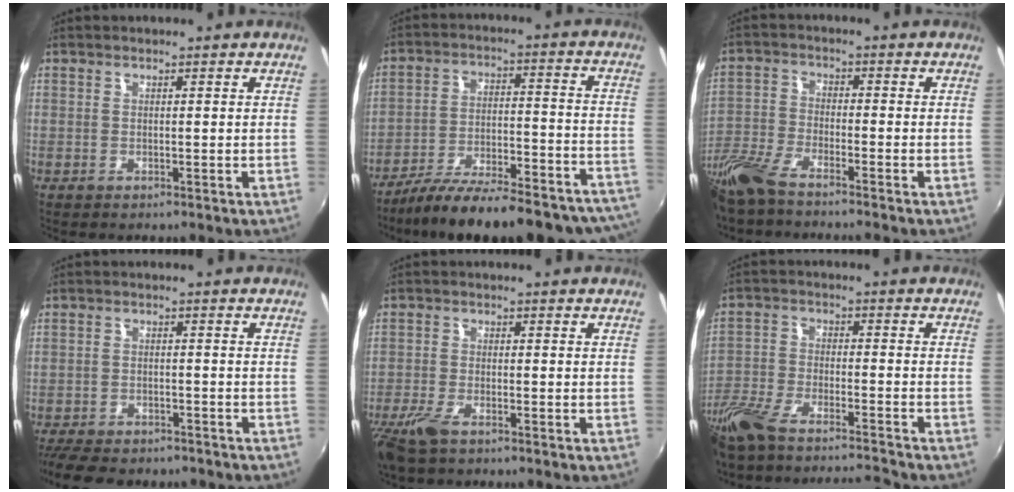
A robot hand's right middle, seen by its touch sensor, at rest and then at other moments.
{"total": 27.5, "force": [-23.5, 6.3, 12.8], "torque": [-0.202, -0.029, -0.314]}
{"total": 10.4, "force": [-8.4, 2.1, 5.7], "torque": [-0.139, -0.021, -0.174]}
{"total": 10.9, "force": [-9.3, 3.5, 4.5], "torque": [-0.109, -0.024, -0.144]}
{"total": 6.1, "force": [-4.4, 1.9, 3.8], "torque": [-0.102, -0.017, -0.089]}
{"total": 17.3, "force": [-15.4, 2.1, 7.7], "torque": [-0.178, -0.034, -0.278]}